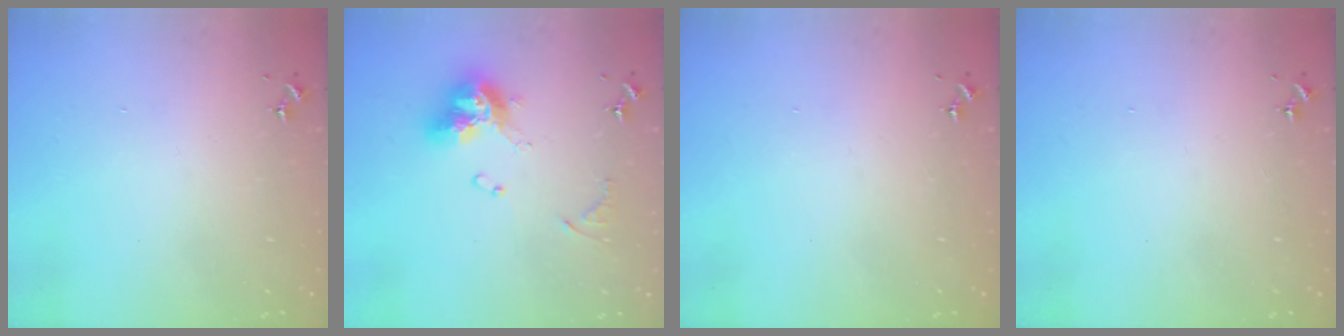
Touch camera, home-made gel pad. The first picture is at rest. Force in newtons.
{"total": 12.9, "press": 12.8, "slide": 1.2}
{"total": 0.0}
{"total": 0.0}